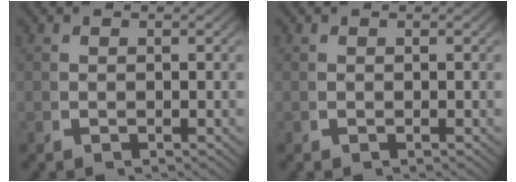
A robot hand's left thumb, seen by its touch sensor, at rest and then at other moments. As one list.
[{"total": 0.0}]